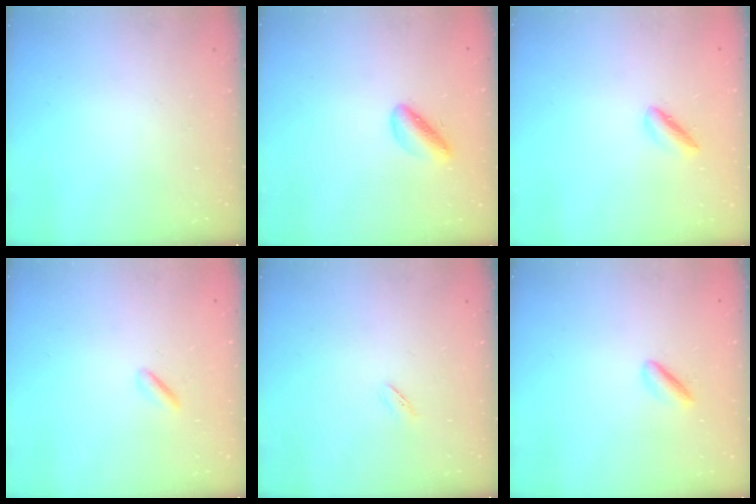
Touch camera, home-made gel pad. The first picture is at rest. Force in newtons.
{"total": 4.1, "press": 4.0, "slide": 0.8}
{"total": 2.0, "press": 1.9, "slide": 0.5}
{"total": 0.5, "press": 0.0, "slide": 0.5}
{"total": 1.9, "press": 1.8, "slide": 0.6}
{"total": 1.9, "press": 1.9, "slide": 0.4}